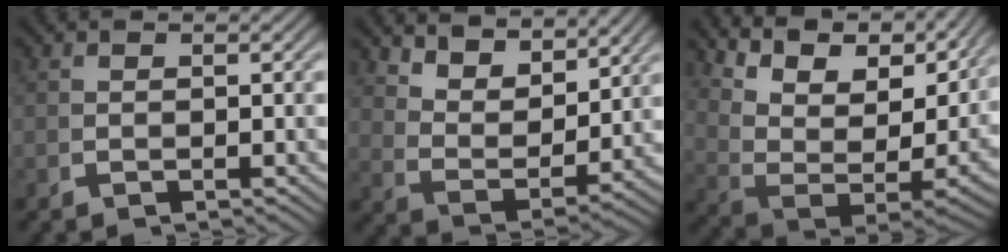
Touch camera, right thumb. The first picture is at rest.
{"total": 6.6, "force": [3.7, 3.2, 4.4], "torque": [-0.099, -0.014, 0.073]}
{"total": 14.2, "force": [3.5, 8.3, 11.0], "torque": [-0.193, -0.023, 0.070]}